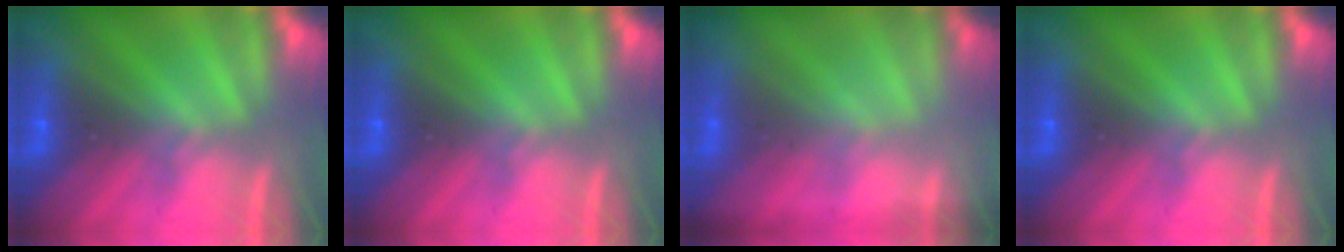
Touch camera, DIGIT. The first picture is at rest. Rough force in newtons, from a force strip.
{"total": 0.0}
{"total": 1.7}
{"total": 0.0}